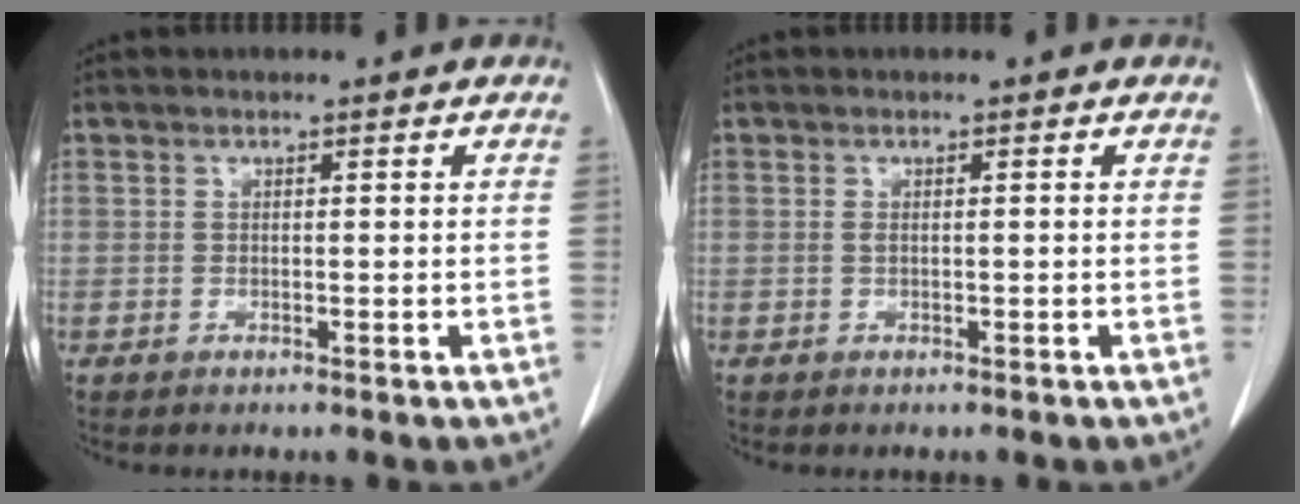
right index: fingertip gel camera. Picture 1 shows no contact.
{"total": 0.7, "force": [0.0, 0.2, 0.7], "torque": [-0.015, 0.000, 0.002]}